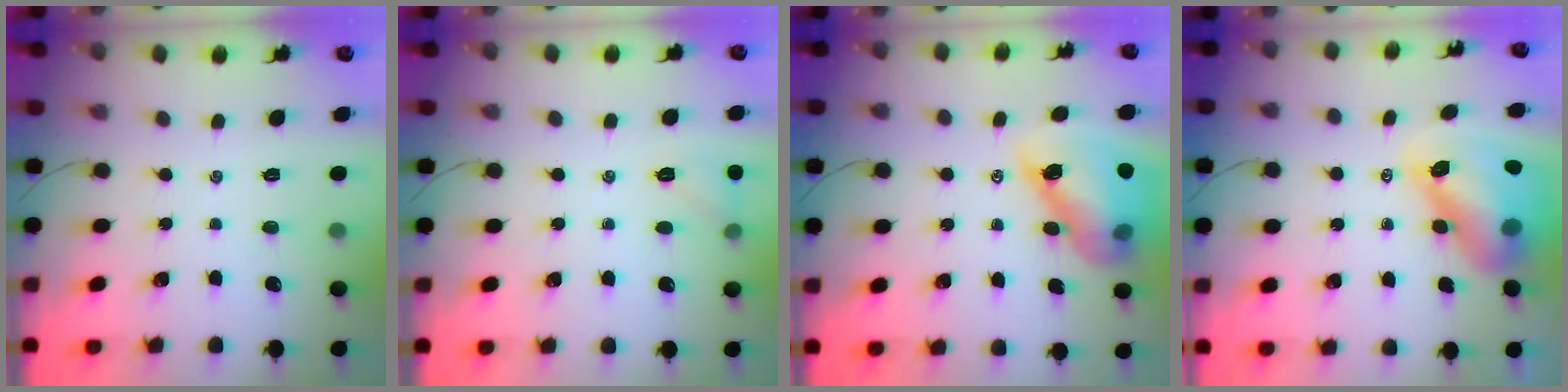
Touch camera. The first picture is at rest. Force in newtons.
{"total": 6.2, "press": 5.9, "slide": 1.9}
{"total": 14.2, "press": 13.5, "slide": 4.3}
{"total": 12.8, "press": 12.2, "slide": 3.9}